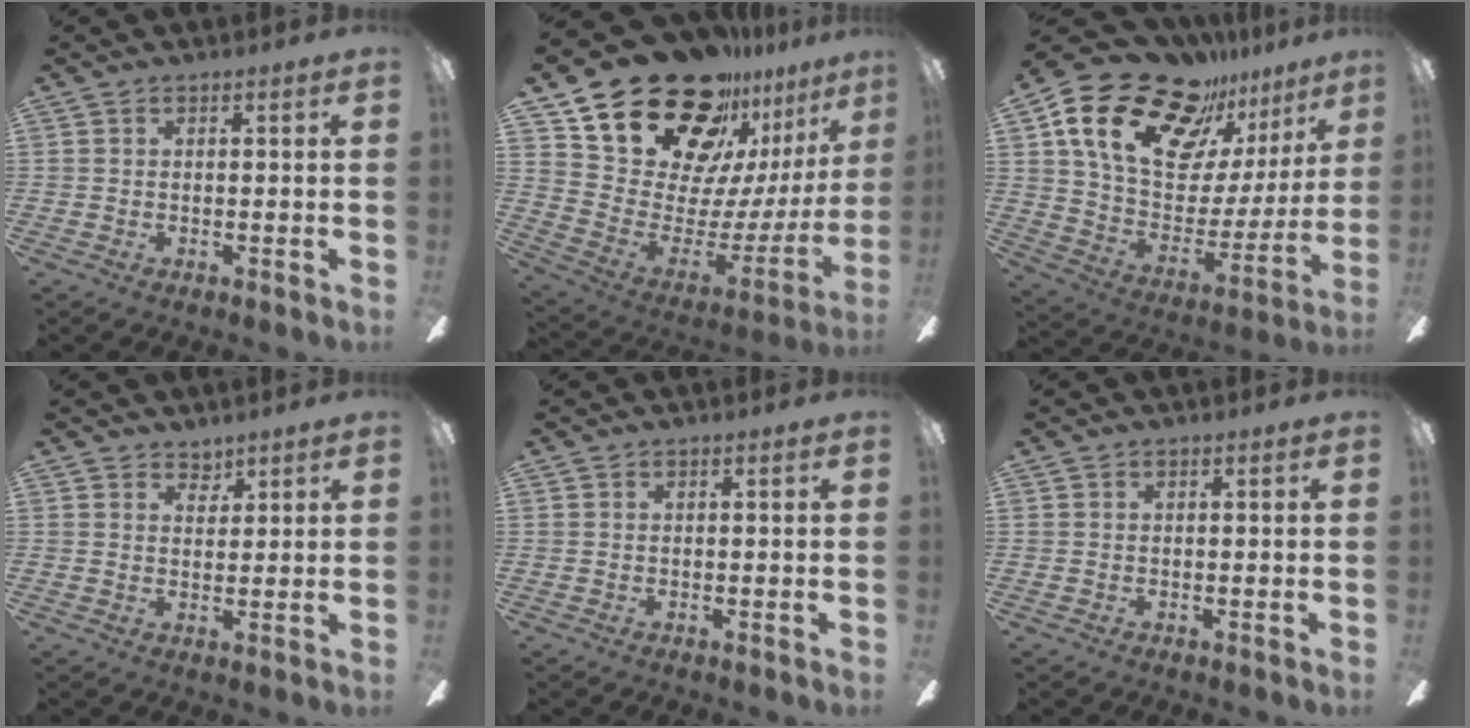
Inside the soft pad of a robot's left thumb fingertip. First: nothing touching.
{"total": 27.2, "force": [20.5, 13.4, 11.9], "torque": [-0.201, -0.134, 0.389]}
{"total": 25.4, "force": [15.9, 14.1, 13.9], "torque": [-0.236, -0.095, 0.292]}
{"total": 3.3, "force": [2.9, 1.6, 0.1], "torque": [0.005, -0.014, 0.051]}
{"total": 0.0}
{"total": 0.0}